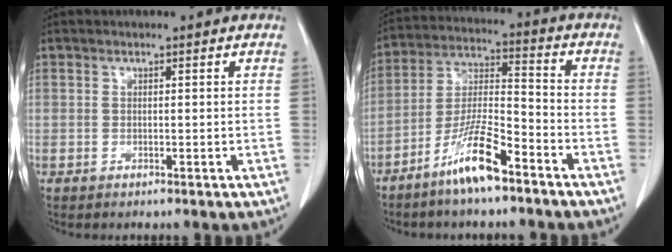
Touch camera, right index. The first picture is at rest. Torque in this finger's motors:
{"motor_torque": [1.03, -0.91, 0.53, 0.16]}